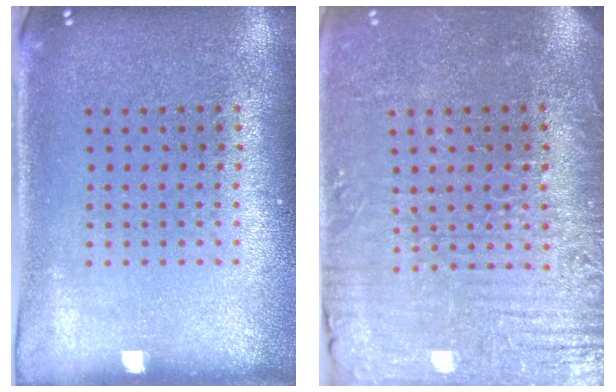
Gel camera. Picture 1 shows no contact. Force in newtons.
{"total": 3.8, "press": 3.6, "slide": 1.3}